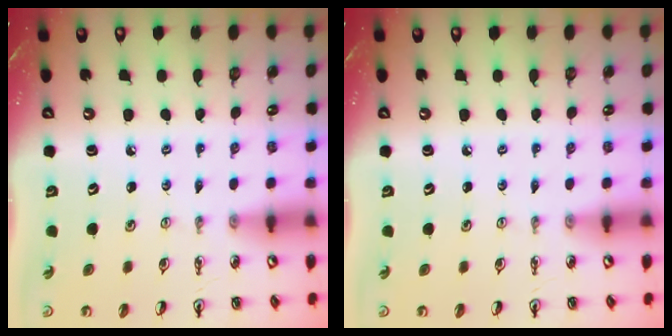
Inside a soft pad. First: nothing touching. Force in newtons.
{"total": 0.0}